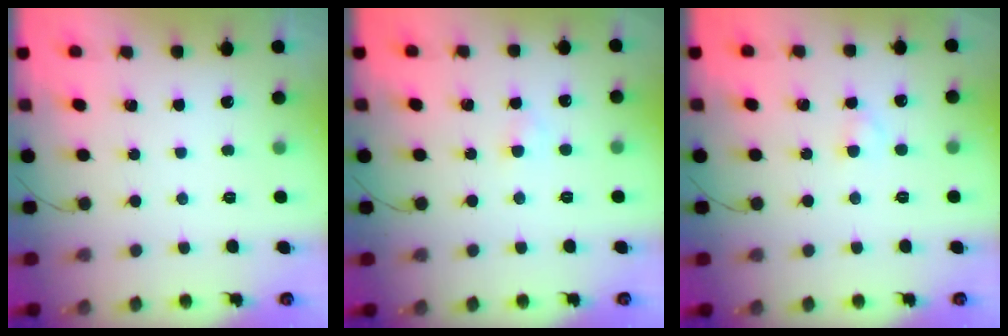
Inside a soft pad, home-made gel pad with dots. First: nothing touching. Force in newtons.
{"total": 1.8, "press": 1.6, "slide": 0.8}
{"total": 2.1, "press": 1.8, "slide": 1.0}